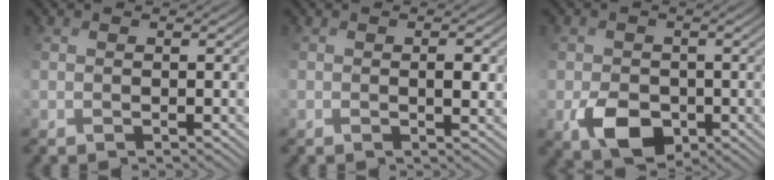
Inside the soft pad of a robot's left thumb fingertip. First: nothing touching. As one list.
[{"total": 2.6, "force": [0.4, 1.3, 2.2], "torque": [-0.040, 0.000, 0.011]}, {"total": 4.8, "force": [-1.4, 3.6, 2.9], "torque": [-0.058, -0.007, -0.025]}]